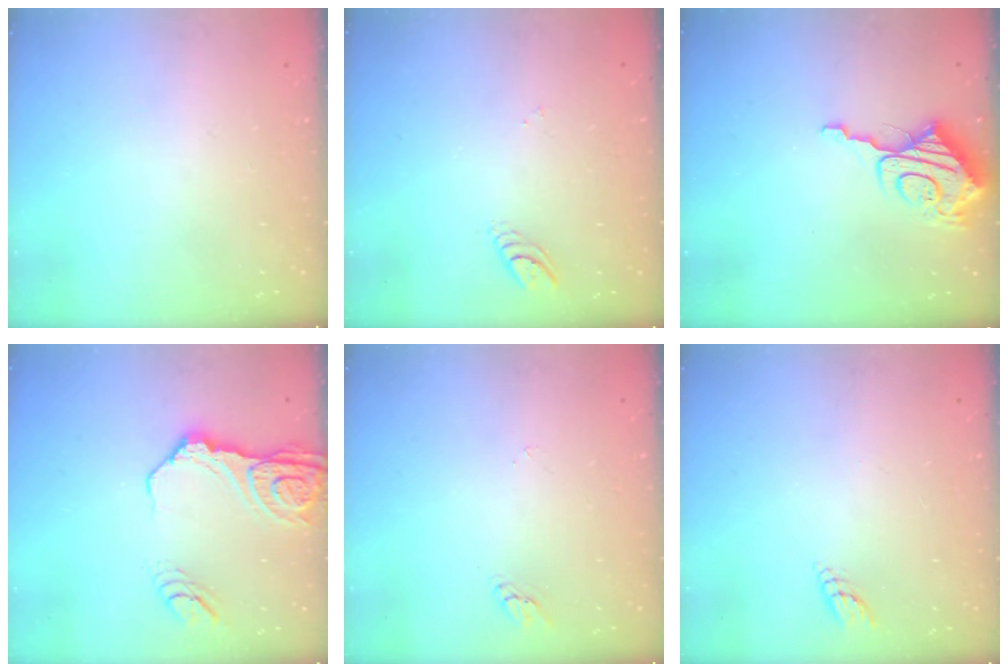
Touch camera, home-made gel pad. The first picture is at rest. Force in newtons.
{"total": 4.1, "press": 4.1, "slide": 0.2}
{"total": 11.1, "press": 11.0, "slide": 1.1}
{"total": 16.3, "press": 16.2, "slide": 2.0}
{"total": 2.0, "press": 2.0, "slide": 0.2}
{"total": 3.1, "press": 3.1, "slide": 0.3}